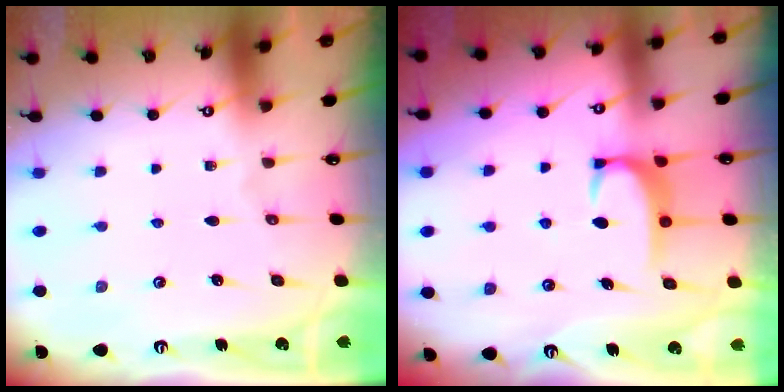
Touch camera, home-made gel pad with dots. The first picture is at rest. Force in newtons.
{"total": 2.8, "press": 2.8, "slide": 0.4}